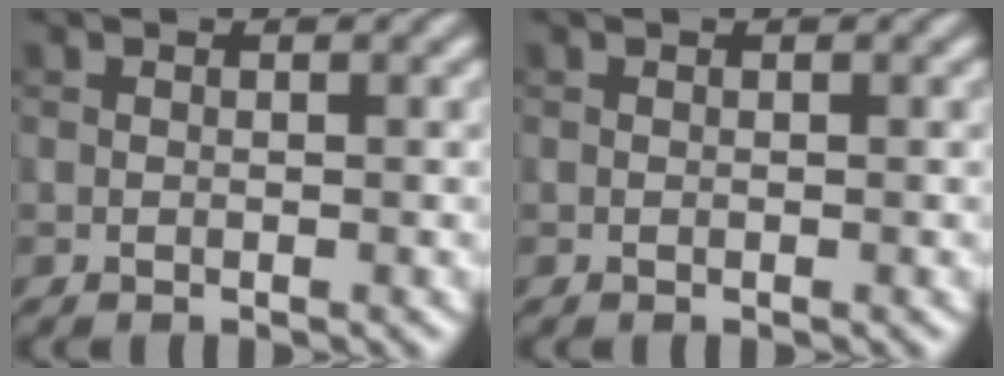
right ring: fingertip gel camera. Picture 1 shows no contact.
{"total": 0.0}